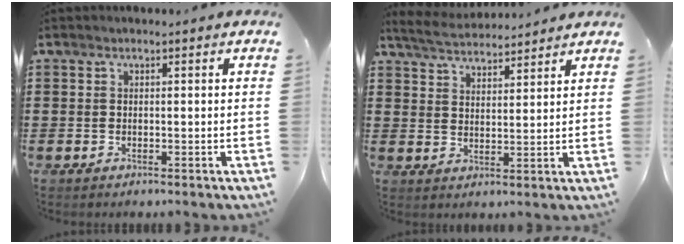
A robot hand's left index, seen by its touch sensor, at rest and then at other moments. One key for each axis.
{"total": 4.1, "fx": 4.0, "fy": 0.3, "fz": 0.6, "tx": -0.029, "ty": -0.017, "tz": 0.072}